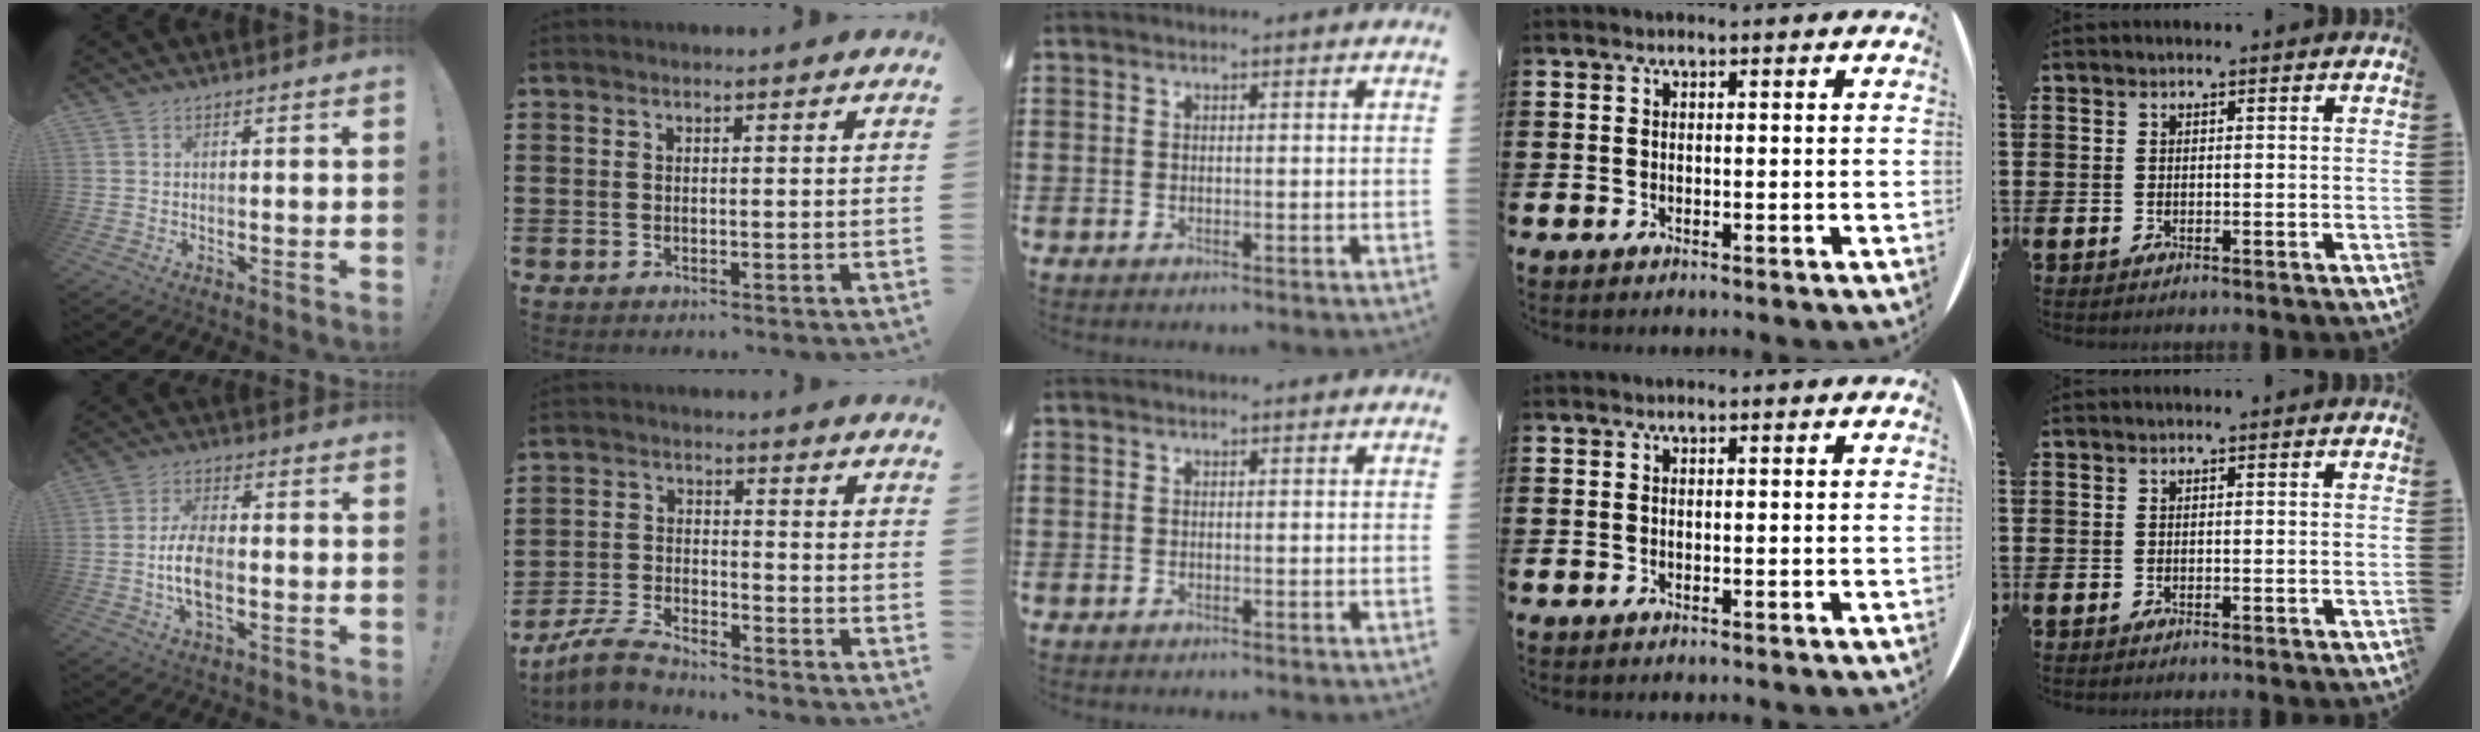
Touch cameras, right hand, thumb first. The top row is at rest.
{"thumb": {"total": 8.7, "force": [-1.7, 4.4, 7.4], "torque": [-0.151, -0.001, -0.031]}, "index": {"total": 5.5, "force": [-5.2, 0.9, 1.7], "torque": [-0.049, -0.001, -0.104]}}